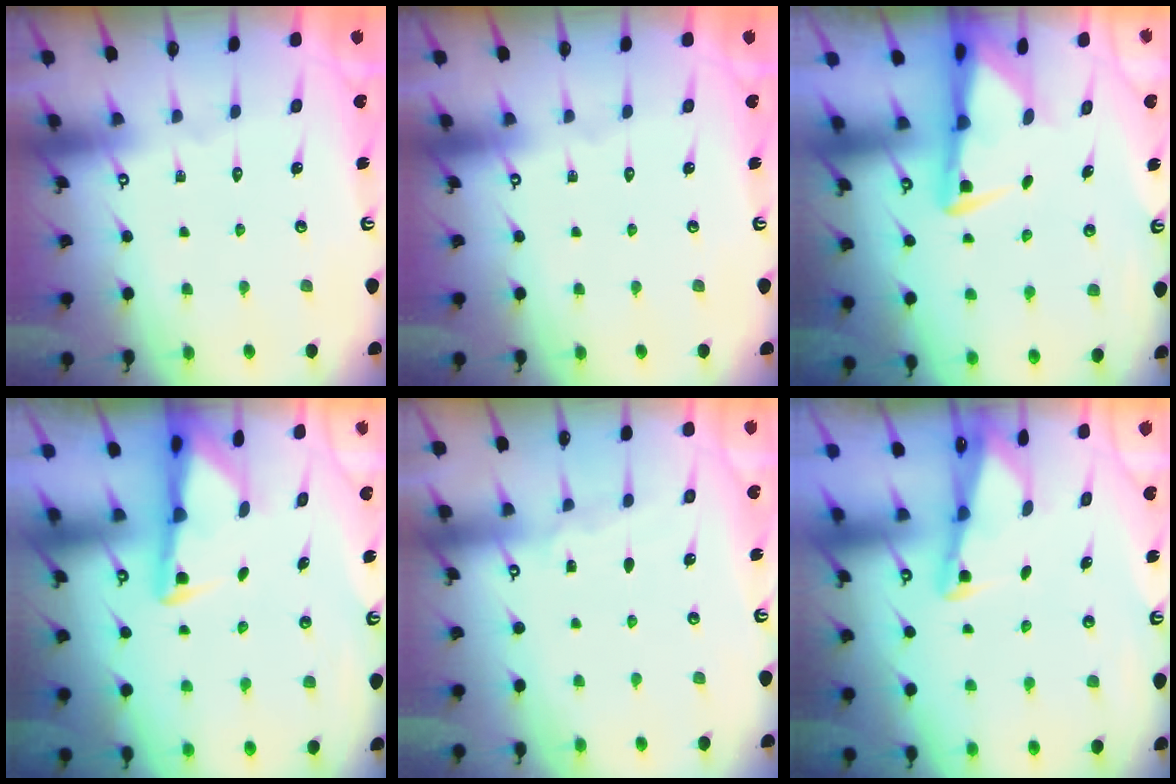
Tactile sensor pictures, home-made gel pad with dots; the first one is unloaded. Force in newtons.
{"total": 0.0}
{"total": 3.8, "press": 3.7, "slide": 0.9}
{"total": 3.0, "press": 2.9, "slide": 0.7}
{"total": 3.4, "press": 3.3, "slide": 0.5}
{"total": 2.2, "press": 2.2, "slide": 0.3}